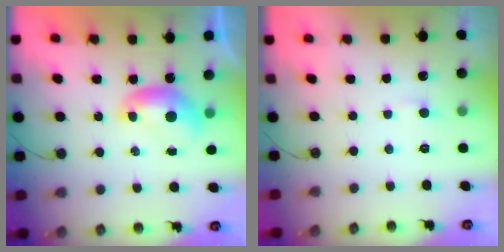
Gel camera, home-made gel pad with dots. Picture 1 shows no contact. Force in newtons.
{"total": 2.4, "press": 2.3, "slide": 0.4}